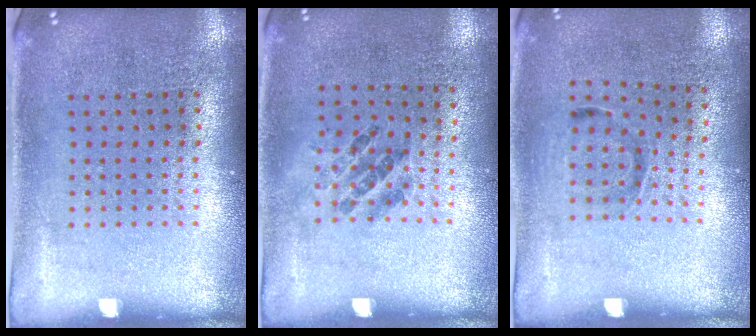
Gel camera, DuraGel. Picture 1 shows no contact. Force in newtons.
{"total": 1.1, "press": 0.7, "slide": 0.9}
{"total": 0.9, "press": 0.7, "slide": 0.6}